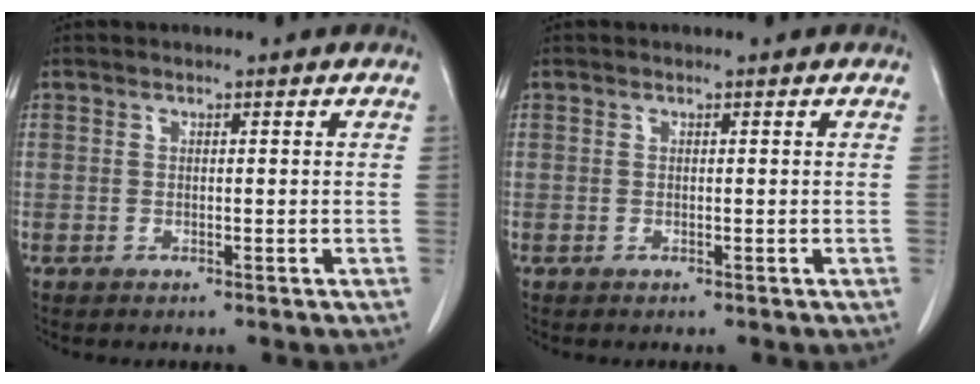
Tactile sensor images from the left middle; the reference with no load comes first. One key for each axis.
{"total": 0.0}